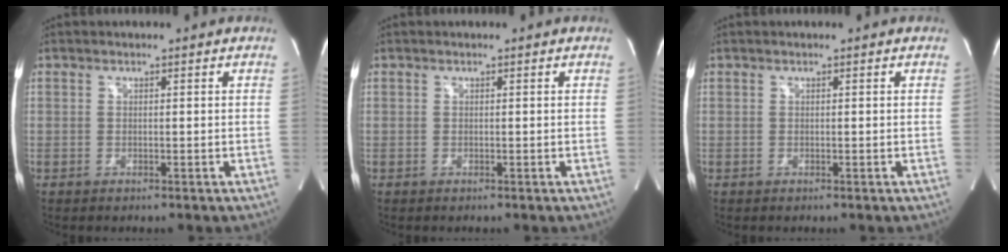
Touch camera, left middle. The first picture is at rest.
{"total": 0.0}
{"total": 0.0}